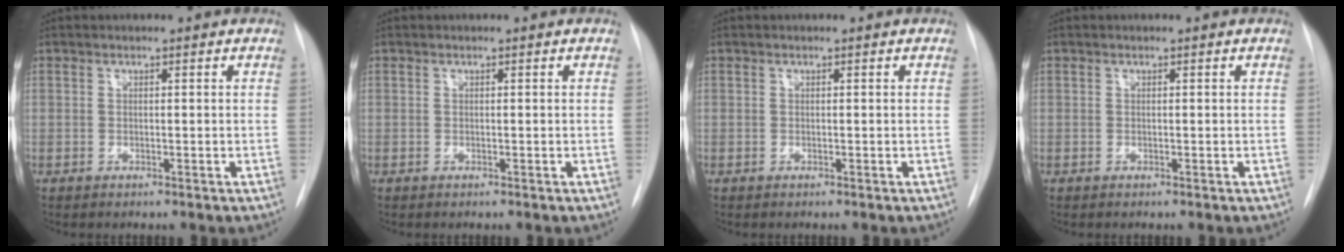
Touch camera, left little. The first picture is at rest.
{"total": 0.0}
{"total": 0.0}
{"total": 0.0}